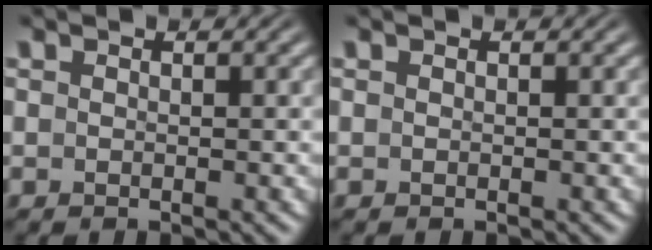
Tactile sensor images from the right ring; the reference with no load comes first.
{"total": 0.0}